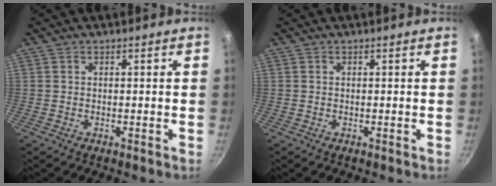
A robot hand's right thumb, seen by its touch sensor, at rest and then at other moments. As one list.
[{"total": 0.0}]